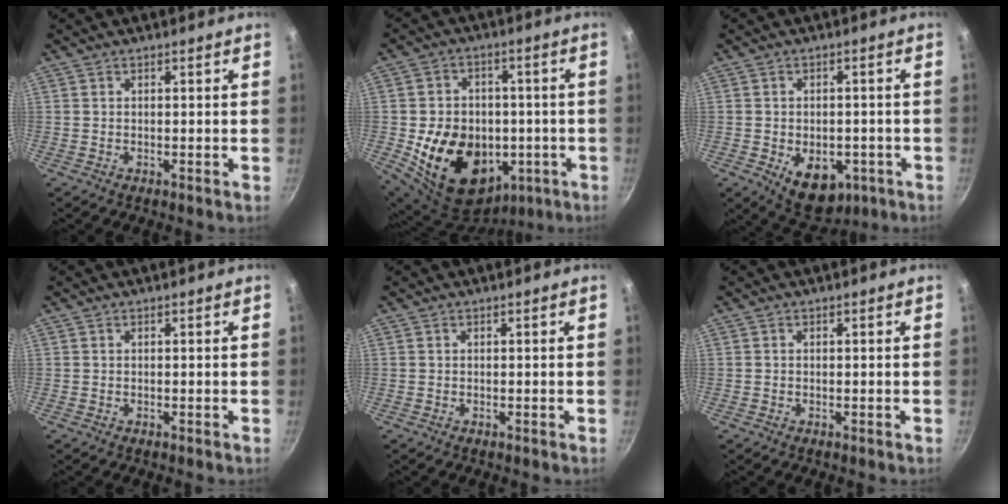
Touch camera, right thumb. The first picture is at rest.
{"total": 20.4, "force": [-3.6, 15.8, 12.4], "torque": [-0.186, 0.021, -0.033]}
{"total": 10.4, "force": [-3.4, 6.9, 6.9], "torque": [-0.065, 0.004, -0.031]}
{"total": 0.0}
{"total": 0.0}
{"total": 0.0}